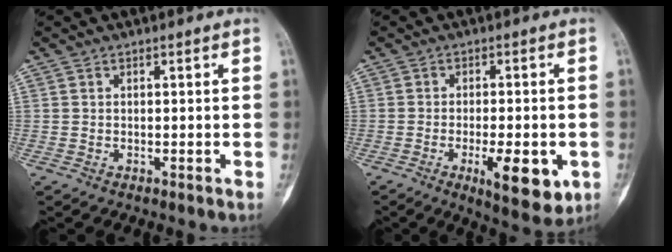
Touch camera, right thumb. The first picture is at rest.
{"total": 10.5, "force": [-3.5, 3.7, 9.2], "torque": [-0.120, -0.008, -0.044]}